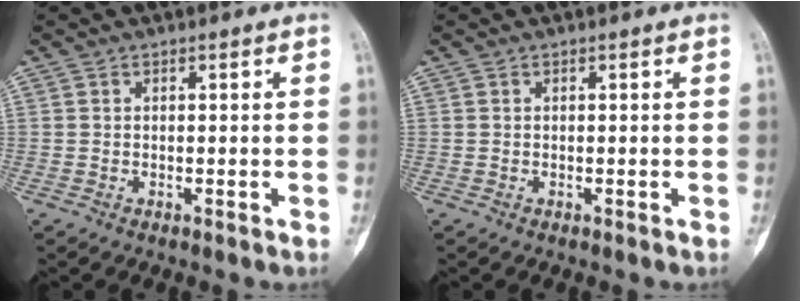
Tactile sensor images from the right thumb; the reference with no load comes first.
{"total": 0.0}